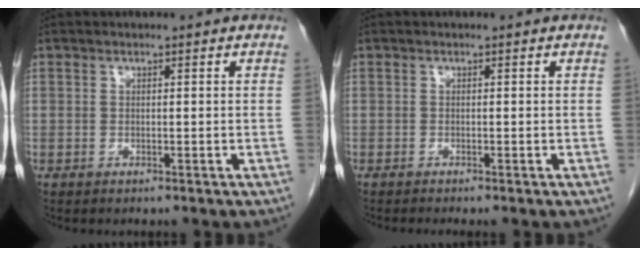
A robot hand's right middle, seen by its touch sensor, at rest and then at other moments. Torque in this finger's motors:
{"motor_torque": [0.68, -0.23, 0.13, 0.05]}